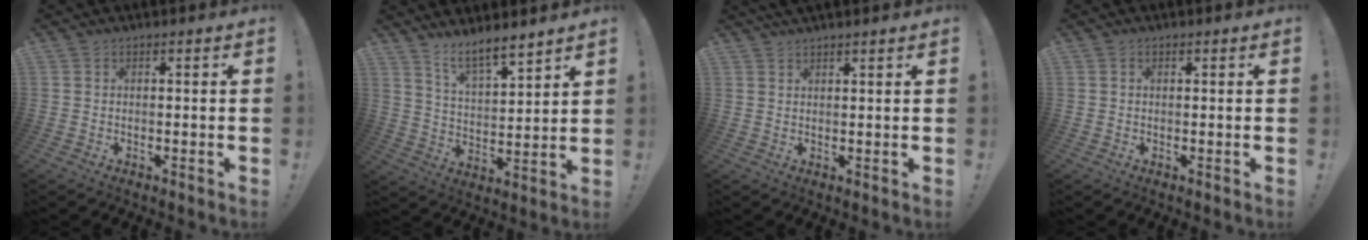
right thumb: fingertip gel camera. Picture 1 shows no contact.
{"total": 9.5, "force": [8.1, 2.1, 4.5], "torque": [-0.069, -0.063, 0.145]}
{"total": 2.1, "force": [2.0, -0.1, 0.8], "torque": [-0.009, -0.012, 0.035]}
{"total": 0.5, "force": [0.3, 0.3, 0.3], "torque": [-0.001, -0.002, 0.006]}